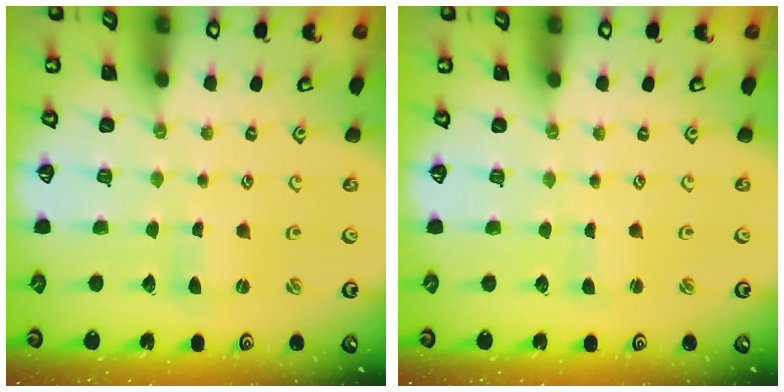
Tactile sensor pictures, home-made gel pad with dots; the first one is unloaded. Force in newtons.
{"total": 1.6, "press": 1.6, "slide": 0.3}